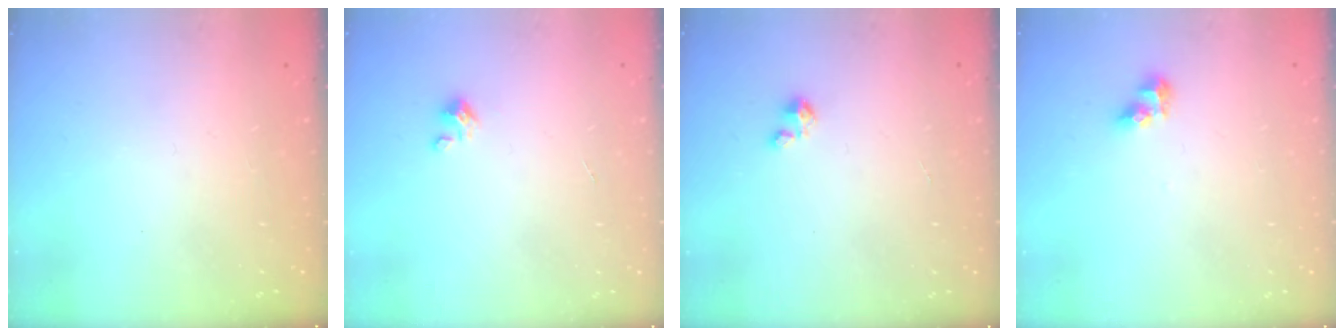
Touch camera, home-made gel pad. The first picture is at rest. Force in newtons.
{"total": 1.5, "press": 1.5, "slide": 0.1}
{"total": 1.8, "press": 1.8, "slide": 0.1}
{"total": 6.1, "press": 6.1, "slide": 0.3}